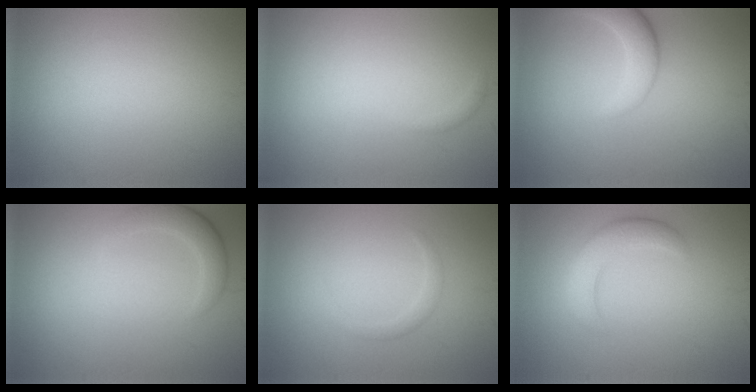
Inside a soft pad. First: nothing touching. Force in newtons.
{"total": 0.6, "press": 0.6, "slide": 0.1}
{"total": 3.6, "press": 3.6, "slide": 0.4}
{"total": 2.6, "press": 2.6, "slide": 0.1}
{"total": 1.1, "press": 1.1, "slide": 0.1}
{"total": 3.5, "press": 3.5, "slide": 0.1}